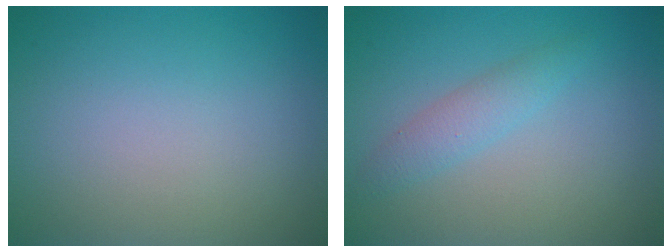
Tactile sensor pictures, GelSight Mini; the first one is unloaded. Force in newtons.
{"total": 2.0, "press": 2.0, "slide": 0.0}